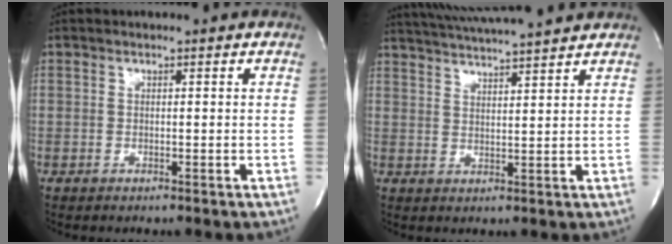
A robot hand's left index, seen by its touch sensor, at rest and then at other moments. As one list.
[{"total": 12.6, "force": [11.5, -0.3, 4.9], "torque": [-0.092, 0.019, 0.164]}]